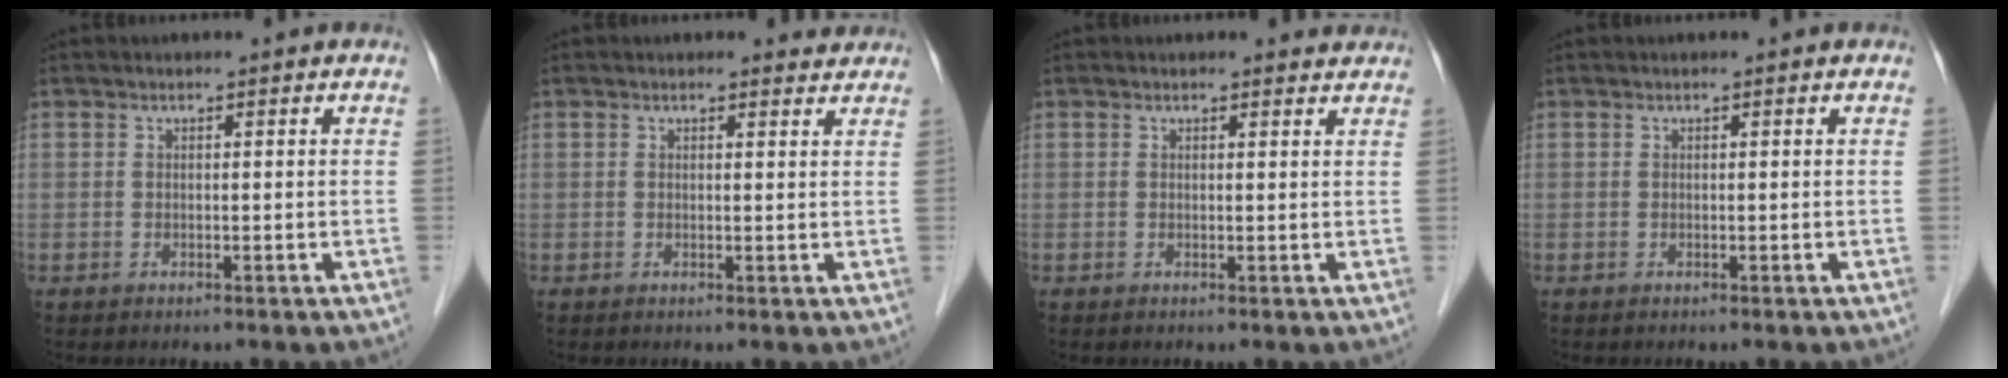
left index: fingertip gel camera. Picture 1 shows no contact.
{"total": 1.8, "force": [1.7, 0.6, -0.1], "torque": [-0.005, -0.006, 0.011]}
{"total": 1.9, "force": [1.8, 0.6, 0.0], "torque": [-0.005, -0.006, 0.011]}
{"total": 0.0}